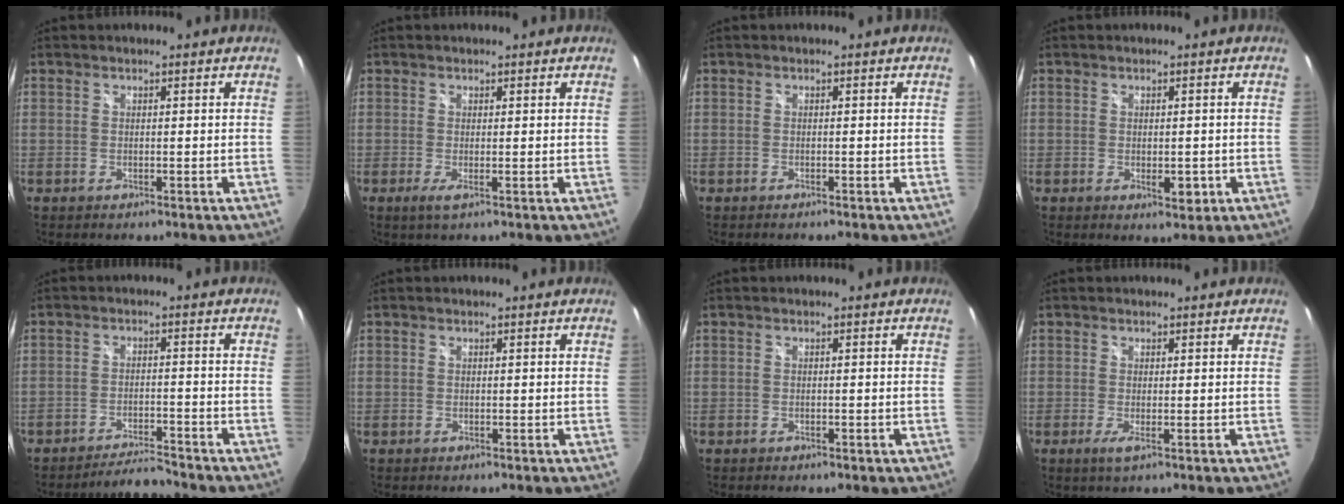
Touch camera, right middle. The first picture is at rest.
{"total": 1.3, "force": [-0.1, -0.1, 1.3], "torque": [-0.026, -0.006, -0.006]}
{"total": 0.6, "force": [-0.5, 0.1, 0.2], "torque": [-0.003, -0.003, -0.011]}
{"total": 2.8, "force": [-0.8, 1.7, 2.1], "torque": [-0.031, -0.006, -0.009]}
{"total": 5.3, "force": [-5.3, -0.1, 0.7], "torque": [-0.033, 0.004, -0.089]}
{"total": 0.0}
{"total": 1.0, "force": [-0.6, 0.6, 0.4], "torque": [-0.005, -0.002, -0.010]}
{"total": 1.4, "force": [-0.3, -0.1, 1.4], "torque": [-0.028, -0.006, -0.008]}